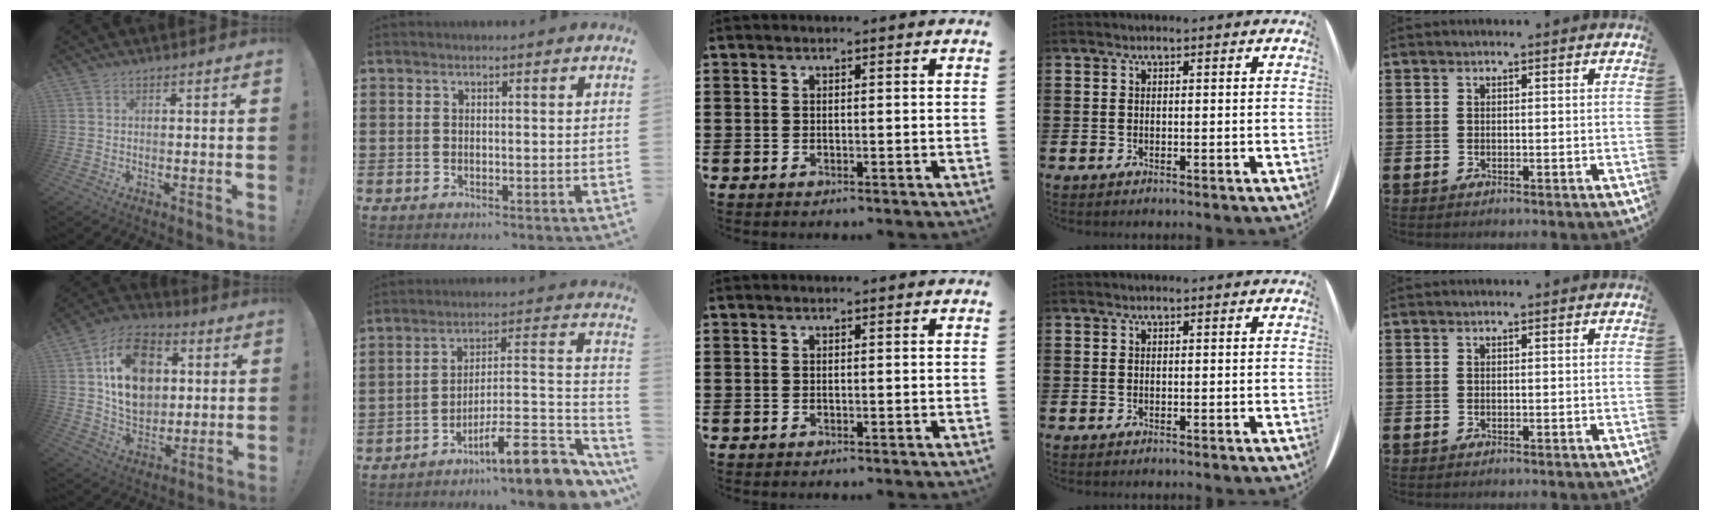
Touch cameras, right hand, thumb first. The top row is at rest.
{"thumb": {"total": 18.5, "force": [4.7, 13.4, 11.9], "torque": [-0.190, -0.002, 0.089]}, "index": {"total": 10.8, "force": [-7.8, 1.9, 7.2], "torque": [-0.092, 0.011, -0.141]}}